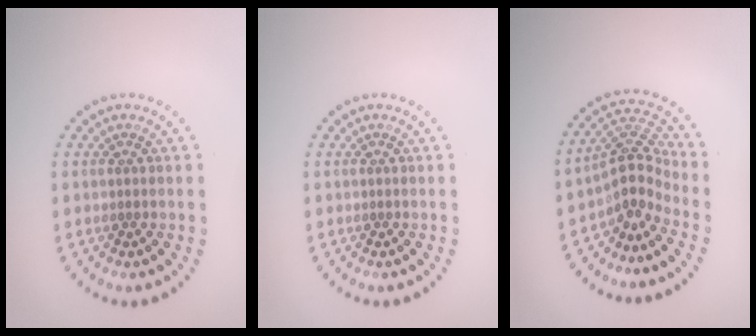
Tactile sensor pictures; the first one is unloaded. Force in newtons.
{"total": 0.0}
{"total": 3.8, "press": 2.7, "slide": 2.6}